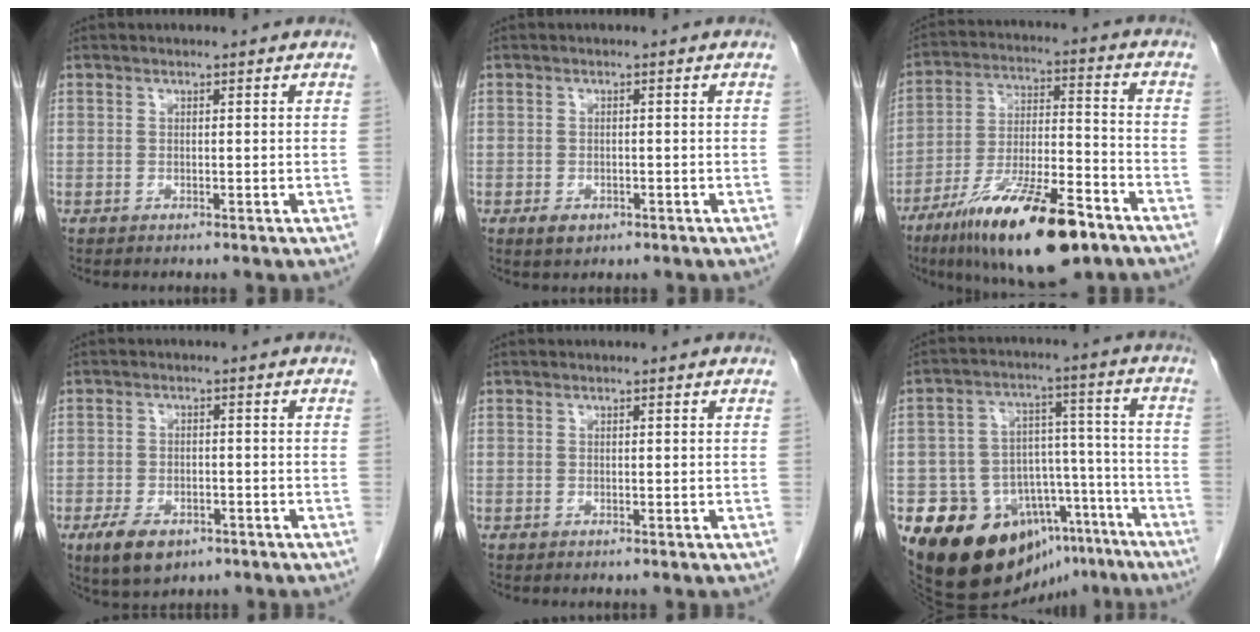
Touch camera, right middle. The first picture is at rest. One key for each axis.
{"total": 2.2, "fx": -1.1, "fy": 1.4, "fz": 1.3, "tx": -0.022, "ty": 0.001, "tz": -0.009}
{"total": 19.4, "fx": -12.3, "fy": 4.2, "fz": 14.4, "tx": -0.241, "ty": -0.019, "tz": -0.212}
{"total": 6.6, "fx": -3.9, "fy": 3.6, "fz": 4.0, "tx": -0.076, "ty": -0.004, "tz": -0.059}
{"total": 0.0}
{"total": 21.9, "fx": -15.6, "fy": 12.1, "fz": 9.5, "tx": -0.123, "ty": 0.057, "tz": -0.218}